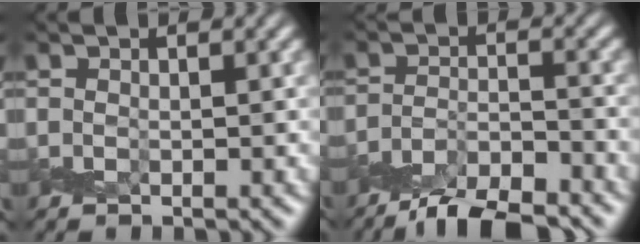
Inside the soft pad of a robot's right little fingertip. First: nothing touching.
{"total": 6.2, "force": [-5.5, 0.9, 2.6], "torque": [-0.044, -0.007, -0.100]}